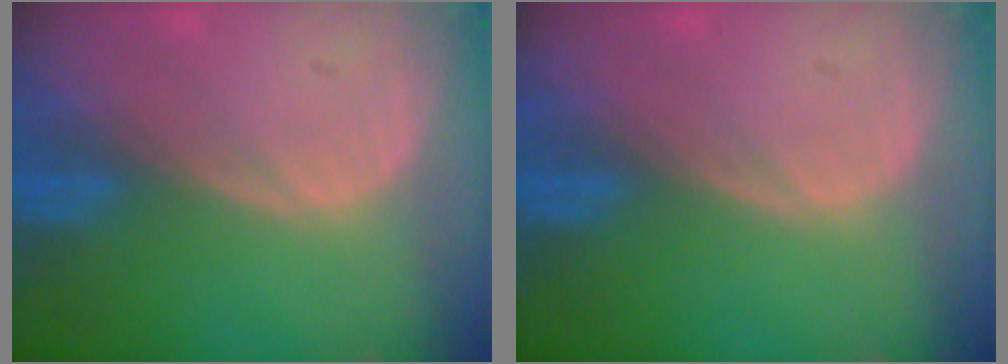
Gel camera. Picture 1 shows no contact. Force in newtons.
{"total": 0.0}